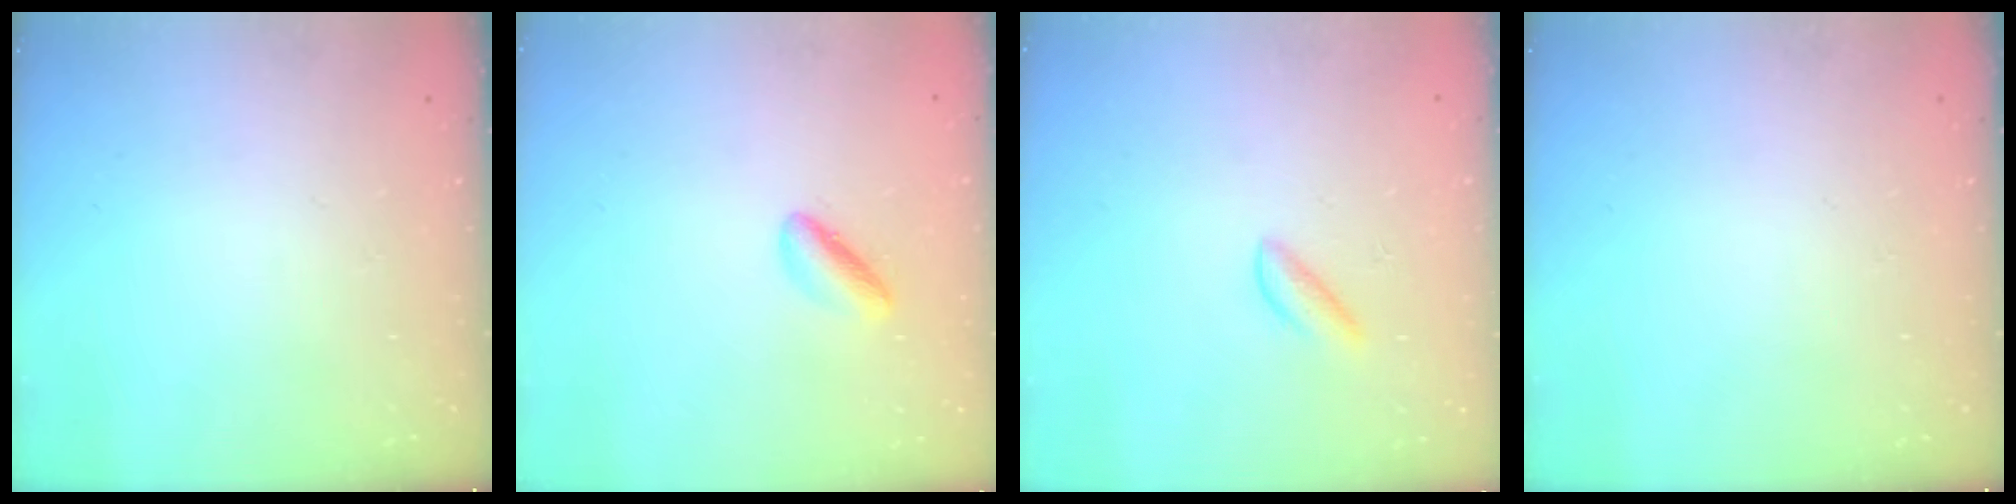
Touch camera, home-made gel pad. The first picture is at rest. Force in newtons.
{"total": 2.8, "press": 2.8, "slide": 0.3}
{"total": 2.9, "press": 2.9, "slide": 0.3}
{"total": 0.0}